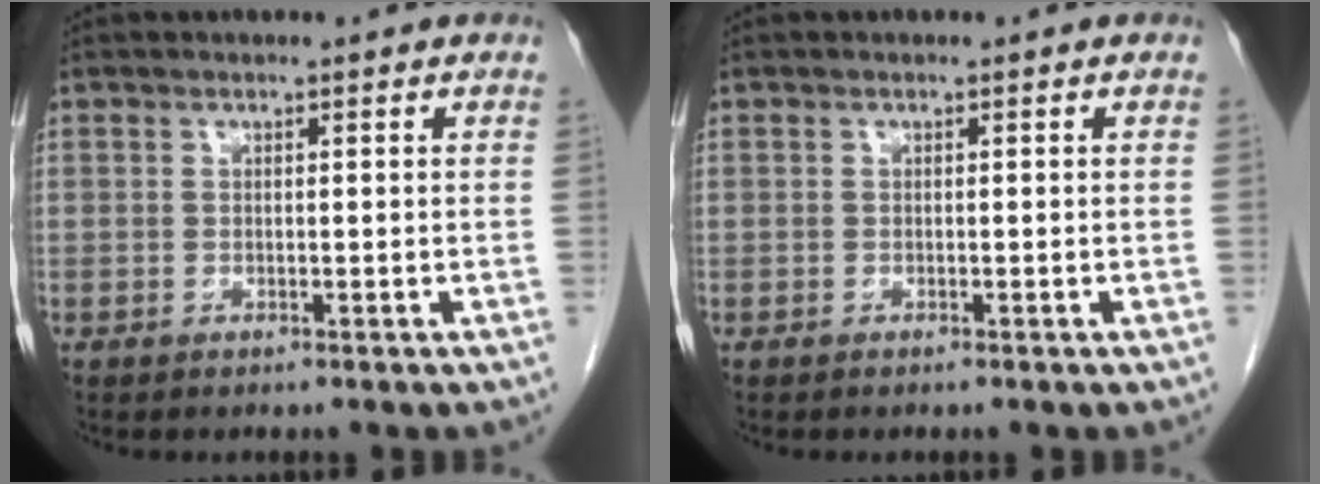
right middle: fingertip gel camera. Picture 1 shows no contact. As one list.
[{"total": 0.0}]